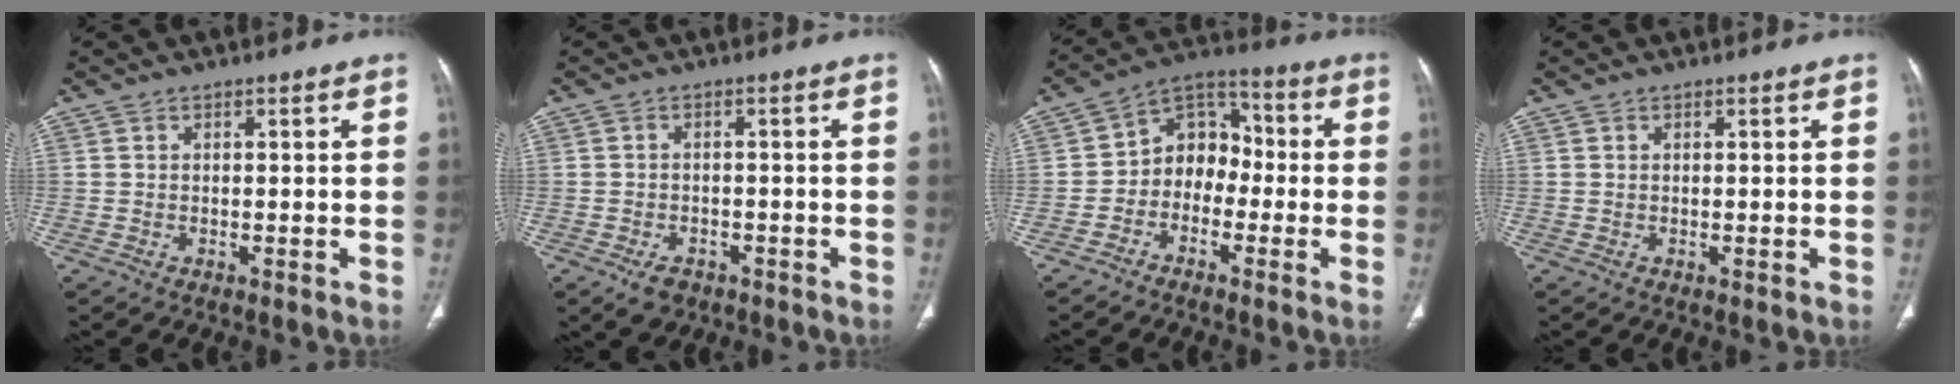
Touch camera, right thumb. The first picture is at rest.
{"total": 4.0, "force": [-2.4, 2.7, 1.8], "torque": [-0.025, 0.008, -0.031]}
{"total": 9.1, "force": [-2.1, 7.3, 5.0], "torque": [-0.043, 0.045, -0.056]}
{"total": 0.0}